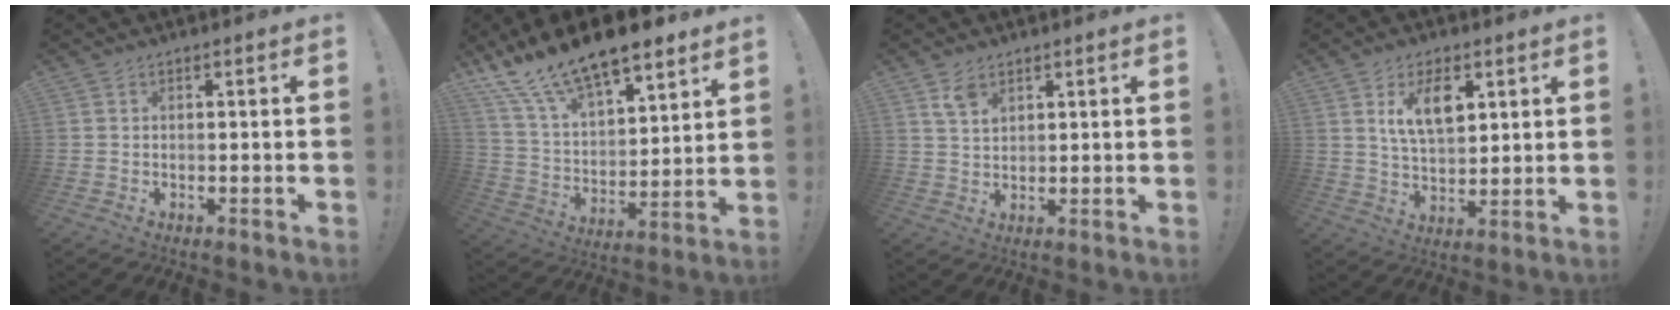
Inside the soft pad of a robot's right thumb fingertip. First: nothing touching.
{"total": 16.5, "force": [12.8, 5.6, 8.7], "torque": [-0.183, -0.096, 0.230]}
{"total": 5.1, "force": [3.4, 2.7, 2.7], "torque": [-0.046, -0.014, 0.065]}
{"total": 10.4, "force": [4.8, 5.8, 7.2], "torque": [-0.116, -0.011, 0.087]}